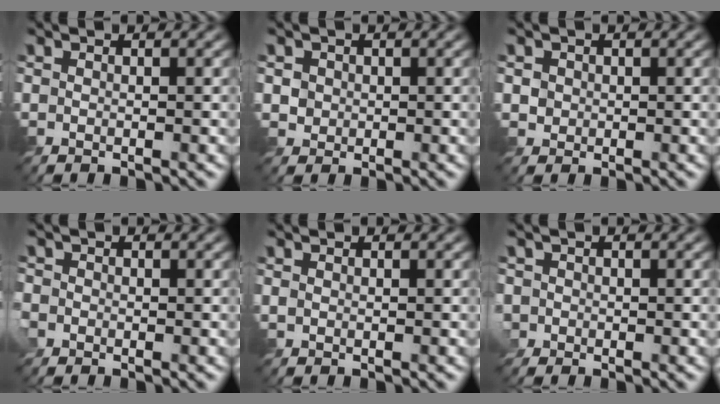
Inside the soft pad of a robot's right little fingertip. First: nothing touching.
{"total": 1.9, "force": [0.5, 1.7, 0.7], "torque": [-0.027, 0.001, 0.023]}
{"total": 1.4, "force": [0.3, 1.3, 0.5], "torque": [-0.020, -0.003, 0.019]}
{"total": 3.4, "force": [-1.1, 2.9, 1.4], "torque": [-0.051, 0.006, -0.025]}
{"total": 0.0}
{"total": 2.8, "force": [-0.2, 2.7, 0.7], "torque": [-0.022, 0.014, -0.014]}